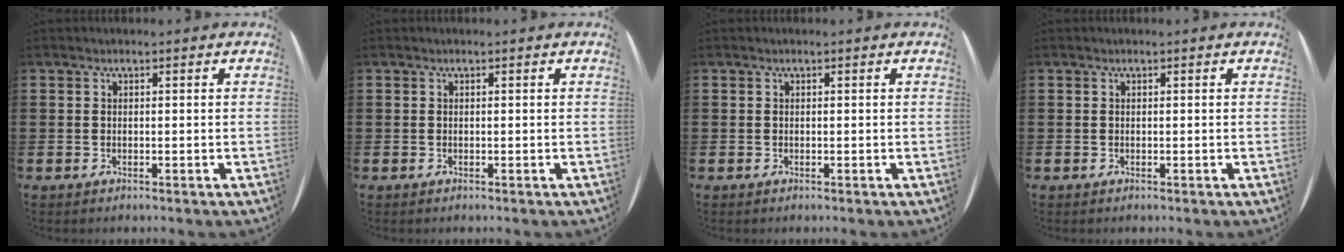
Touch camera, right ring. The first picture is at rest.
{"total": 0.0}
{"total": 0.0}
{"total": 0.0}